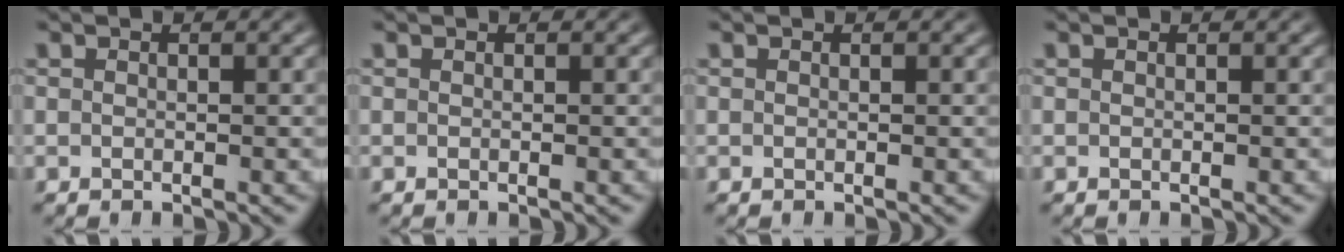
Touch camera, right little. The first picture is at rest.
{"total": 0.0}
{"total": 0.0}
{"total": 0.0}